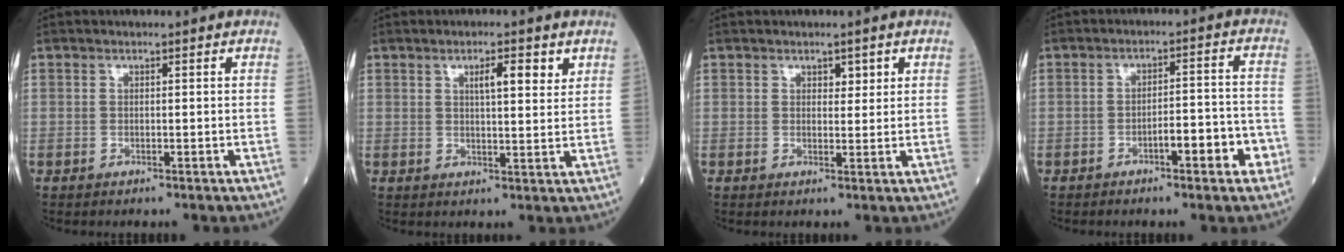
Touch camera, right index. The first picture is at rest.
{"total": 4.5, "force": [2.4, 0.9, 3.7], "torque": [-0.058, 0.000, 0.036]}
{"total": 1.9, "force": [1.1, 1.0, 1.2], "torque": [-0.012, 0.000, 0.016]}
{"total": 6.3, "force": [-3.2, 1.4, 5.3], "torque": [-0.066, 0.018, -0.042]}